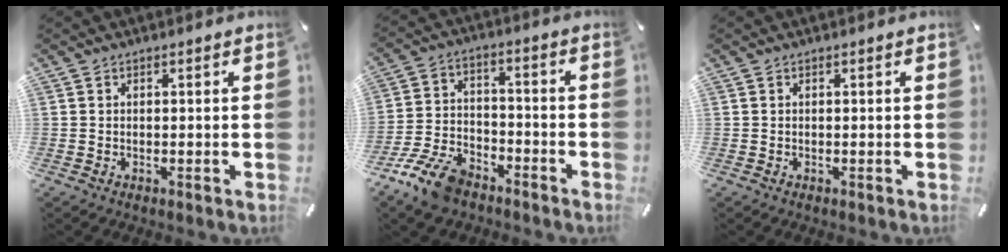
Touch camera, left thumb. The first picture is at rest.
{"total": 11.9, "force": [-8.6, 6.0, 5.7], "torque": [-0.109, 0.049, -0.159]}
{"total": 0.0}